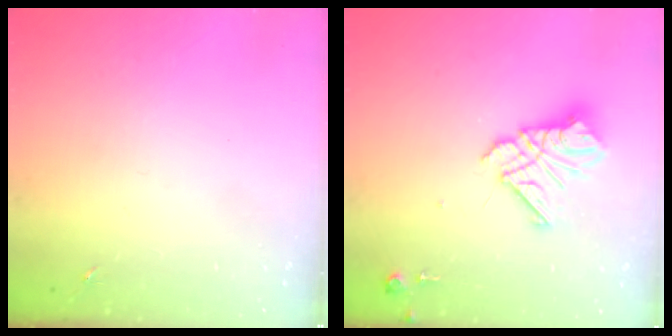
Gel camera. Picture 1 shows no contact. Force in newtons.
{"total": 14.4, "press": 14.3, "slide": 1.4}